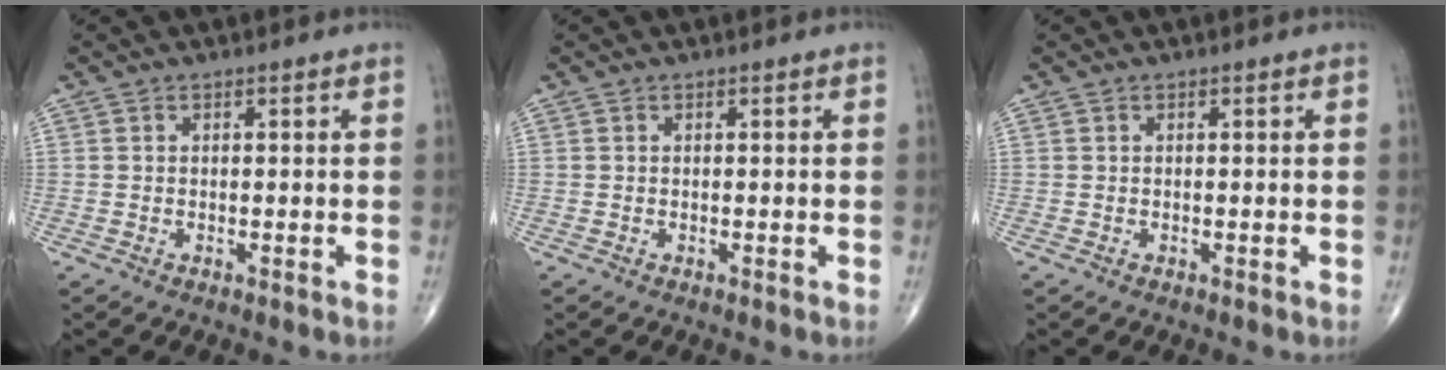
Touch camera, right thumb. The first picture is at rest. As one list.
[{"total": 0.0}, {"total": 0.0}]